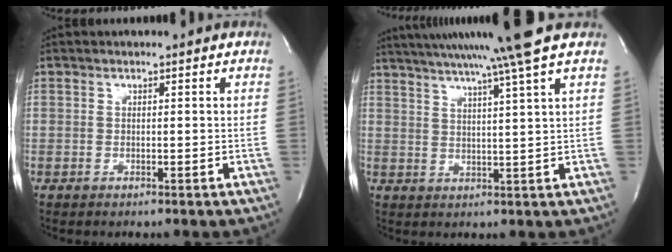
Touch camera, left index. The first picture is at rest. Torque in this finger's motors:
{"motor_torque": [0.93, -0.77, 0.57, 0.13]}